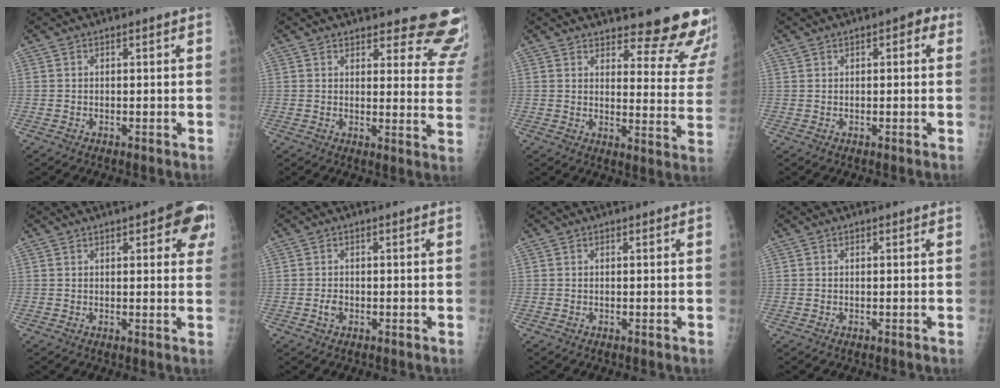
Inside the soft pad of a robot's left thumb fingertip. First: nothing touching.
{"total": 14.9, "force": [13.9, 3.8, 4.1], "torque": [0.006, -0.115, 0.132]}
{"total": 16.4, "force": [15.0, 3.7, 5.5], "torque": [-0.020, -0.141, 0.167]}
{"total": 3.2, "force": [1.5, 1.7, 2.4], "torque": [-0.020, 0.007, 0.018]}
{"total": 9.2, "force": [4.1, 3.2, 7.6], "torque": [-0.057, -0.006, 0.039]}
{"total": 1.6, "force": [-0.5, 1.1, 1.0], "torque": [-0.018, 0.005, -0.009]}
{"total": 0.0}
{"total": 0.0}